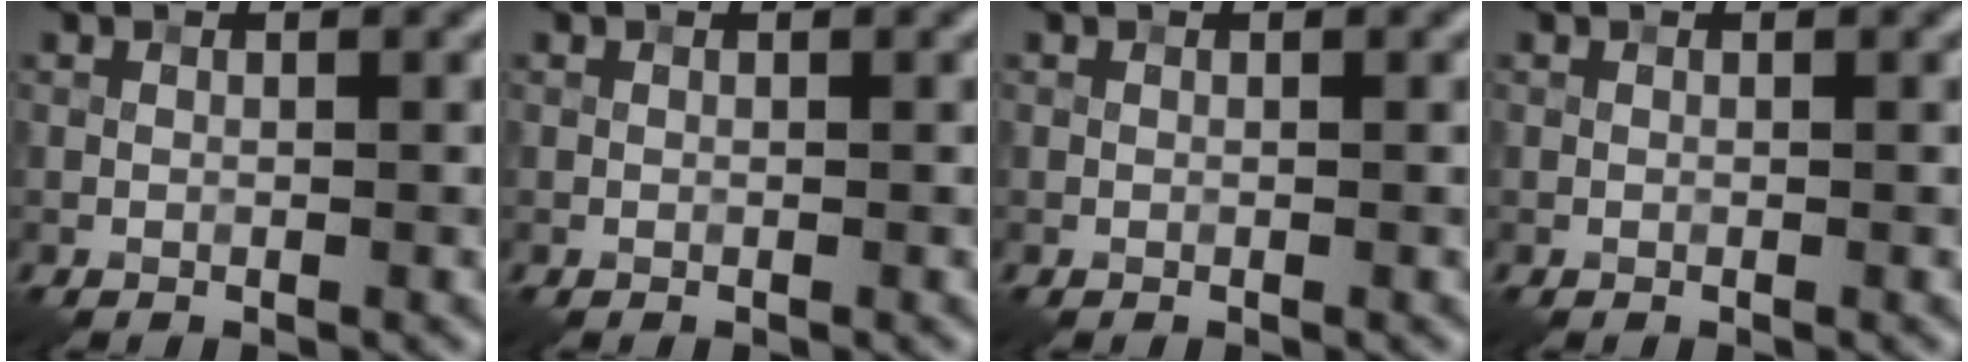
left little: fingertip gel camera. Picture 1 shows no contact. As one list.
[{"total": 0.0}, {"total": 0.0}, {"total": 0.0}]